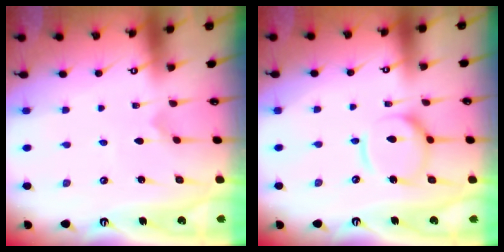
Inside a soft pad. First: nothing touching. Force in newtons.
{"total": 11.6, "press": 11.6, "slide": 1.3}